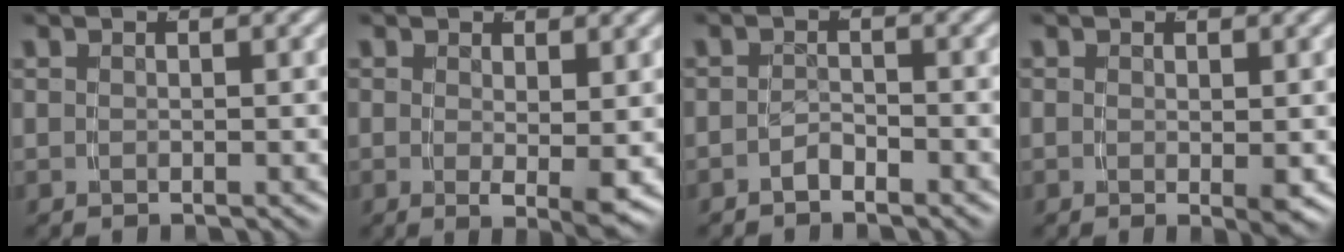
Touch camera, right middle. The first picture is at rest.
{"total": 2.1, "force": [0.1, 0.0, 2.1], "torque": [-0.032, -0.019, 0.007]}
{"total": 1.6, "force": [-1.5, 0.4, 0.3], "torque": [-0.005, -0.006, -0.026]}
{"total": 1.2, "force": [-0.1, 0.3, 1.1], "torque": [-0.014, -0.008, 0.002]}